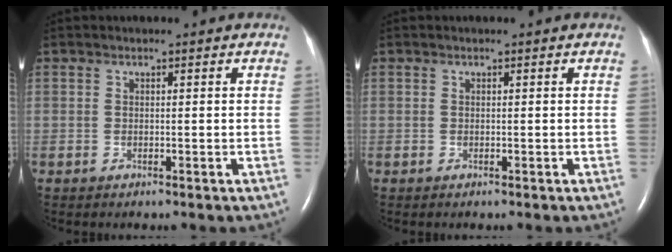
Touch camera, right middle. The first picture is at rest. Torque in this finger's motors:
{"motor_torque": [0.00, 0.00, 0.00, 0.00]}